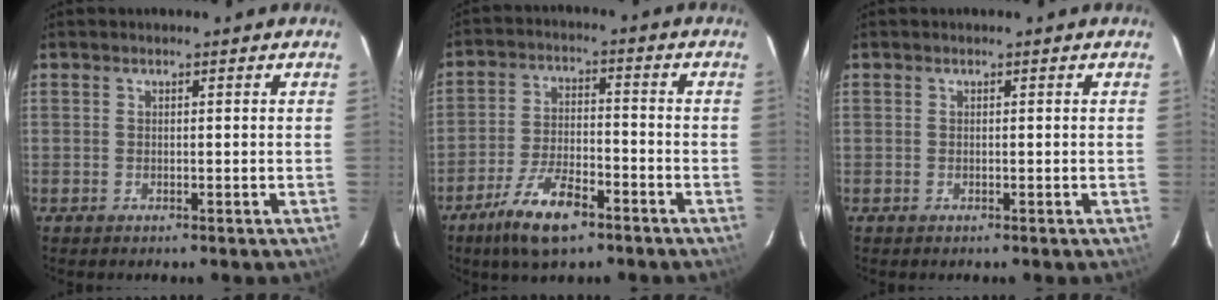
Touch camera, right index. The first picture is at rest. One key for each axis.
{"total": 10.7, "fx": -7.1, "fy": 3.7, "fz": 7.1, "tx": -0.156, "ty": -0.008, "tz": -0.128}
{"total": 0.0}